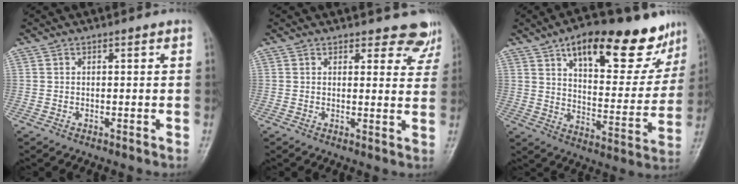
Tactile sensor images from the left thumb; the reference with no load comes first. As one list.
[{"total": 6.1, "force": [5.4, 2.5, 1.1], "torque": [0.025, -0.035, 0.047]}, {"total": 22.5, "force": [14.2, 8.6, 15.1], "torque": [-0.166, -0.041, 0.215]}]